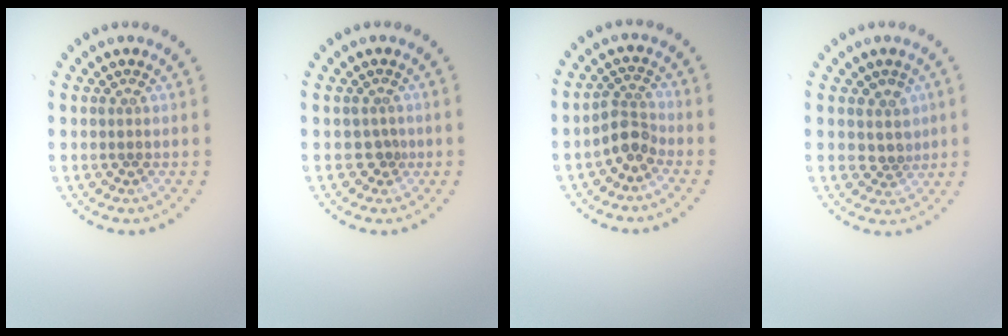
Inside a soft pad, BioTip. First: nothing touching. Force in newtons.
{"total": 0.9, "press": 0.5, "slide": 0.8}
{"total": 2.3, "press": 1.8, "slide": 1.4}
{"total": 2.0, "press": 1.6, "slide": 1.2}